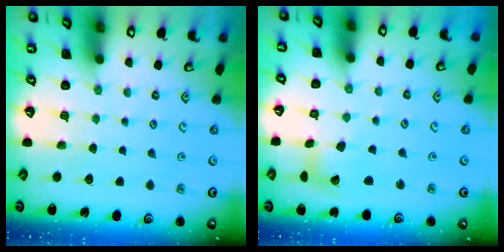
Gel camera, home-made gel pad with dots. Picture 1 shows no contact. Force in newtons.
{"total": 8.5, "press": 8.4, "slide": 1.1}